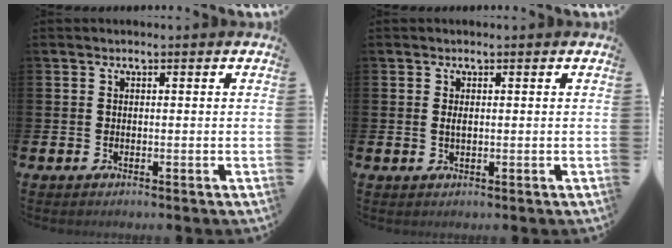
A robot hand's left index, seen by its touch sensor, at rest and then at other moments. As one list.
[{"total": 0.8, "force": [0.2, 0.3, 0.7], "torque": [-0.008, 0.001, 0.001]}]